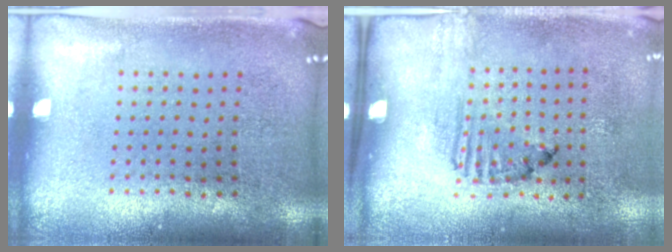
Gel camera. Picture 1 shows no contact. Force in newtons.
{"total": 1.7, "press": 1.0, "slide": 1.4}